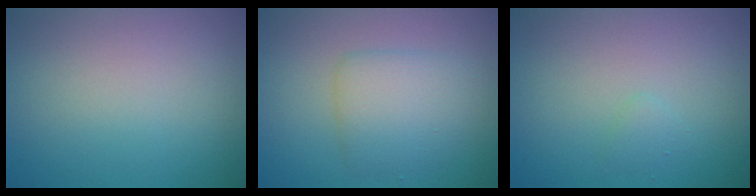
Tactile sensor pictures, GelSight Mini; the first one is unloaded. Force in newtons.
{"total": 3.4, "press": 3.4, "slide": 0.1}
{"total": 0.7, "press": 0.7, "slide": 0.1}